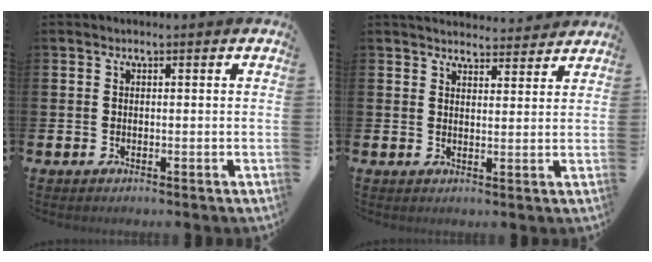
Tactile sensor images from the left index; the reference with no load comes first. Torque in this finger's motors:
{"motor_torque": [1.06, -1.08, 0.16, -0.02]}